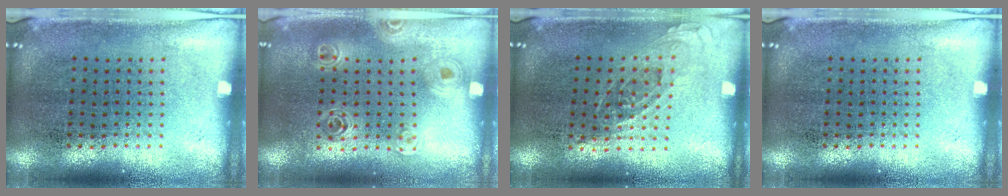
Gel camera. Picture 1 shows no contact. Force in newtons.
{"total": 1.4, "press": 1.3, "slide": 0.5}
{"total": 0.8, "press": 0.7, "slide": 0.3}
{"total": 0.0}